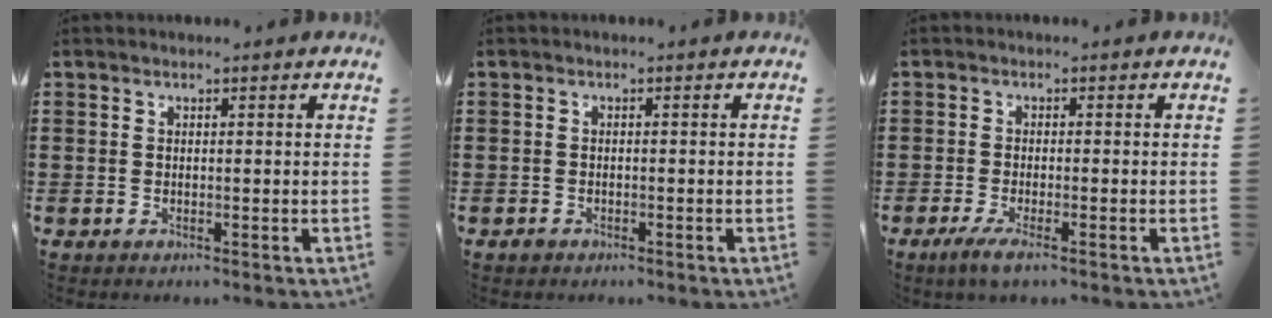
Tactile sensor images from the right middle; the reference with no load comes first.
{"total": 0.8, "force": [-0.6, 0.5, 0.1], "torque": [-0.005, -0.001, -0.014]}
{"total": 2.5, "force": [-1.6, 0.2, 1.9], "torque": [-0.039, -0.004, -0.031]}